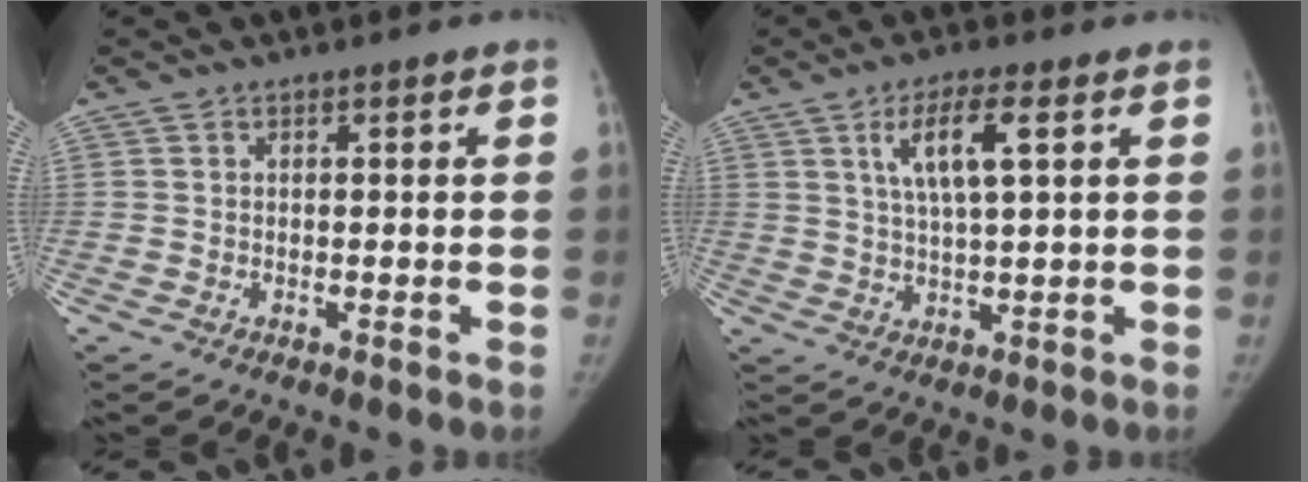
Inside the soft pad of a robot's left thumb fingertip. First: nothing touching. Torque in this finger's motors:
{"motor_torque": [1.00, 0.71, 0.72, -1.07, 0.30]}